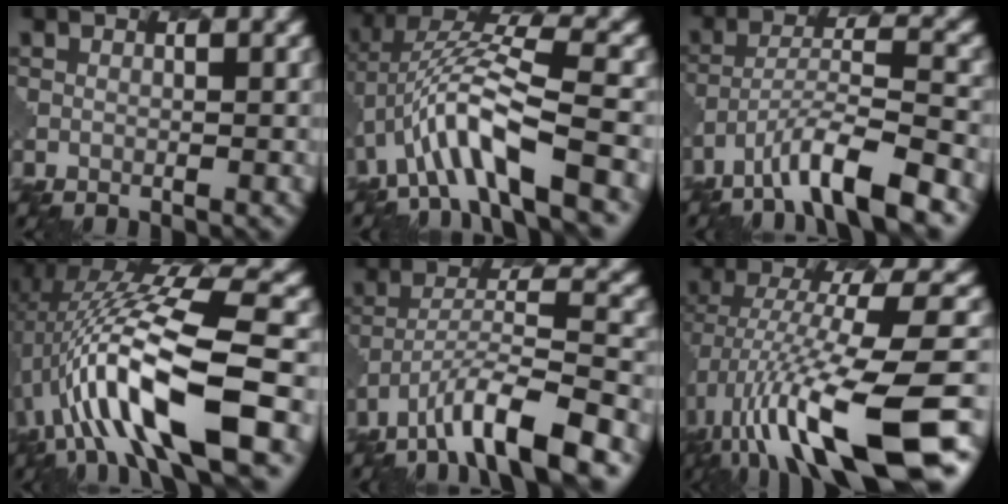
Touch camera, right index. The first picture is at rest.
{"total": 8.4, "force": [-2.8, 2.3, 7.5], "torque": [-0.147, 0.019, -0.053]}
{"total": 7.2, "force": [-5.0, 1.2, 5.0], "torque": [-0.089, 0.004, -0.088]}
{"total": 12.5, "force": [-2.2, 3.6, 11.8], "torque": [-0.218, 0.017, -0.030]}
{"total": 8.2, "force": [-5.7, 1.5, 5.7], "torque": [-0.100, 0.004, -0.099]}
{"total": 14.2, "force": [-4.8, 4.3, 12.6], "torque": [-0.229, 0.009, -0.071]}